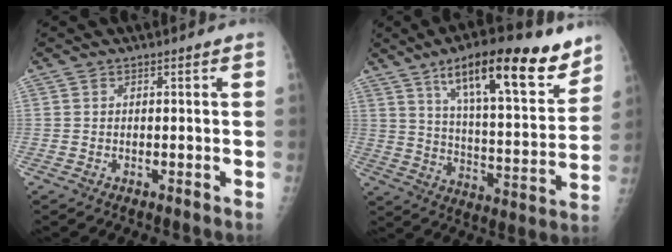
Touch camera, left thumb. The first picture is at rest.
{"total": 22.5, "force": [13.8, 6.6, 16.4], "torque": [-0.221, -0.052, 0.219]}